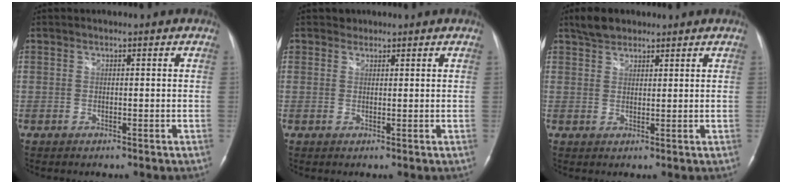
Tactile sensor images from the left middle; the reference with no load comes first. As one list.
[{"total": 1.1, "force": [0.8, 0.7, -0.2], "torque": [0.005, -0.002, 0.009]}, {"total": 3.9, "force": [3.1, 1.9, 1.3], "torque": [-0.031, 0.013, 0.057]}]